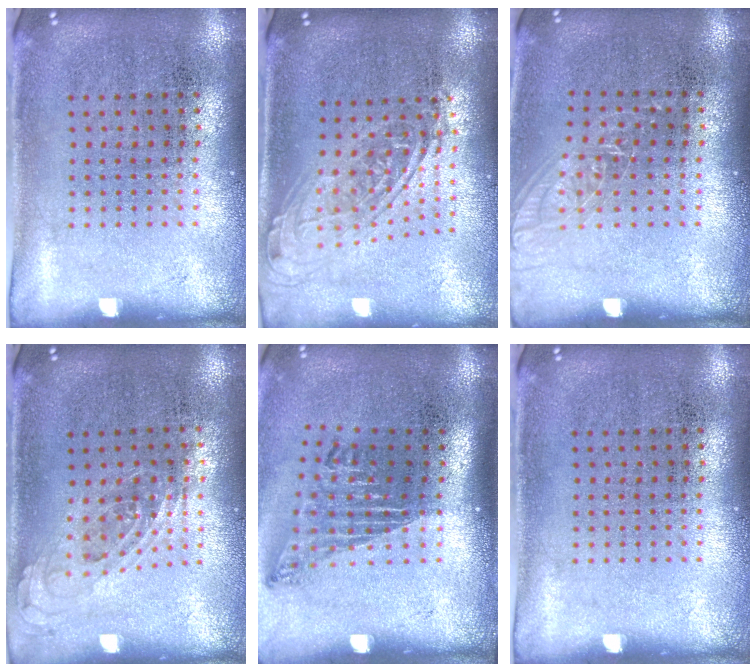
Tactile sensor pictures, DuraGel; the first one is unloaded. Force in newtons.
{"total": 1.8, "press": 1.4, "slide": 1.2}
{"total": 1.1, "press": 1.1, "slide": 0.2}
{"total": 0.8, "press": 0.7, "slide": 0.3}
{"total": 1.7, "press": 1.1, "slide": 1.3}
{"total": 0.0}